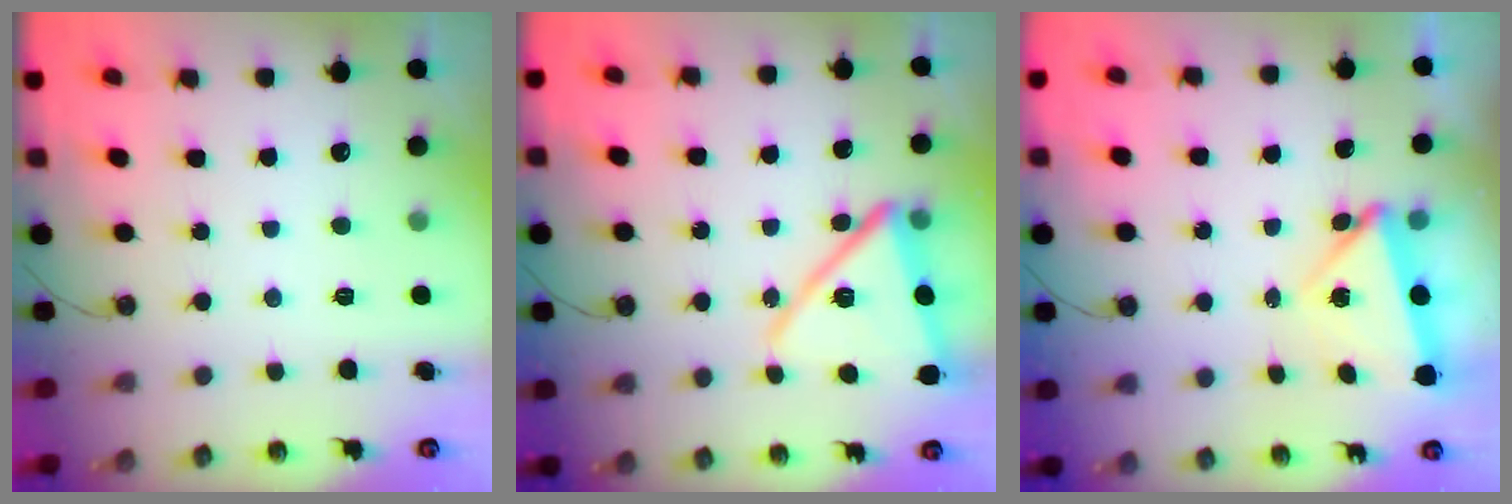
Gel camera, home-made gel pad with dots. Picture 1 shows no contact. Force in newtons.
{"total": 16.0, "press": 15.9, "slide": 1.3}
{"total": 5.4, "press": 5.3, "slide": 0.8}